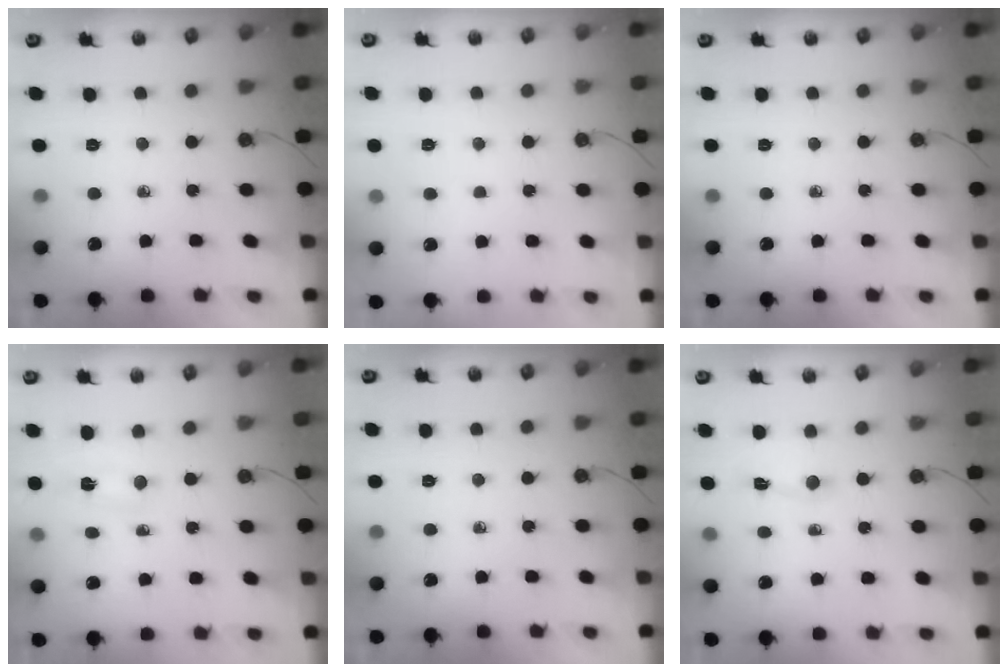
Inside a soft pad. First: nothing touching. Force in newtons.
{"total": 1.1, "press": 1.1, "slide": 0.1}
{"total": 0.0}
{"total": 2.6, "press": 1.3, "slide": 2.2}
{"total": 0.0}
{"total": 5.0, "press": 5.0, "slide": 0.5}